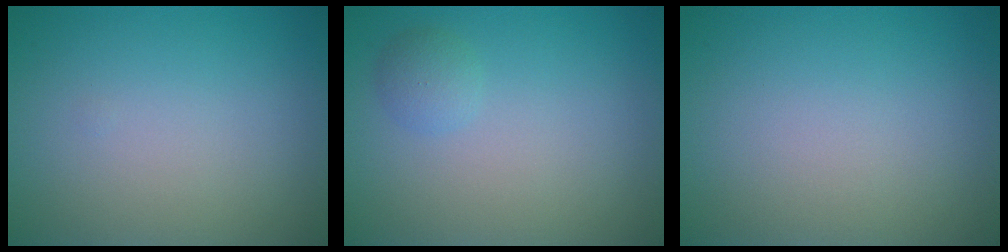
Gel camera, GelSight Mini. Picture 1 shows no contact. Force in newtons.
{"total": 1.3, "press": 1.3, "slide": 0.1}
{"total": 0.0}